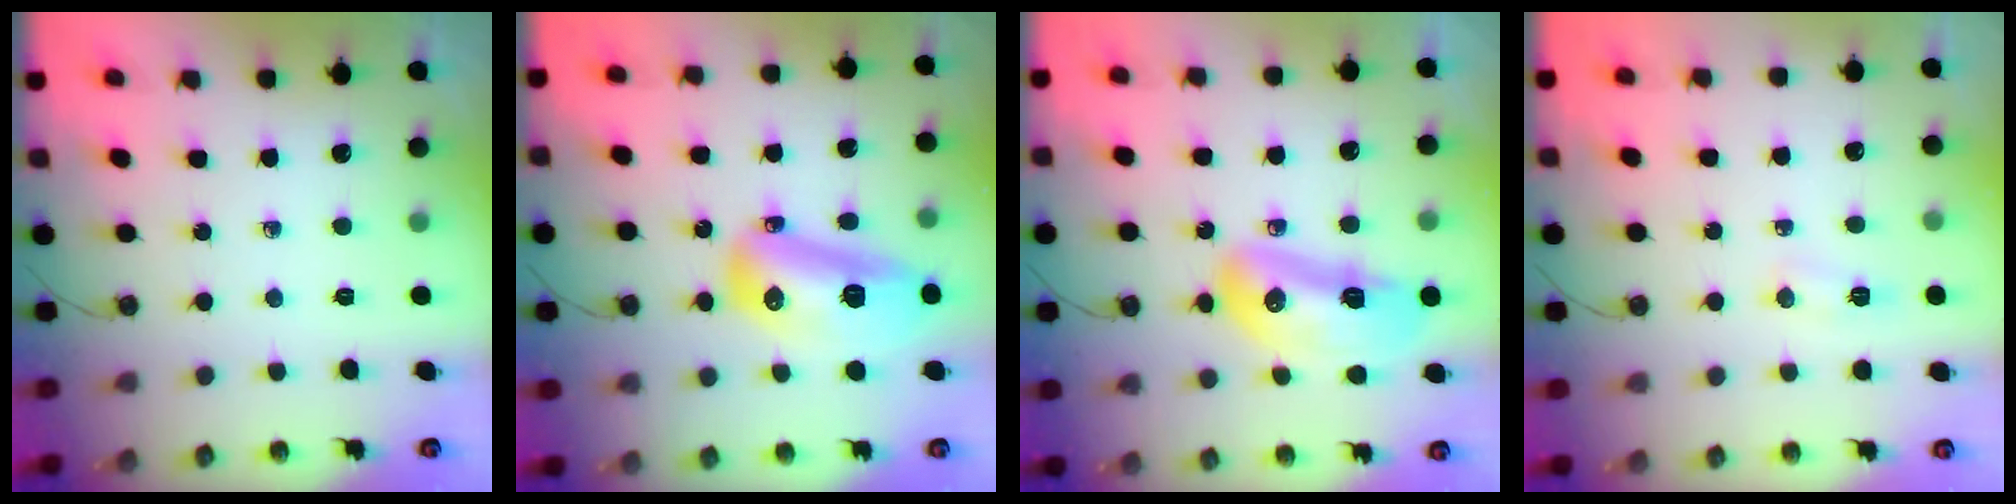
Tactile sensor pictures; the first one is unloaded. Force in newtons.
{"total": 15.4, "press": 15.4, "slide": 1.4}
{"total": 14.5, "press": 14.4, "slide": 1.7}
{"total": 5.7, "press": 5.7, "slide": 0.8}